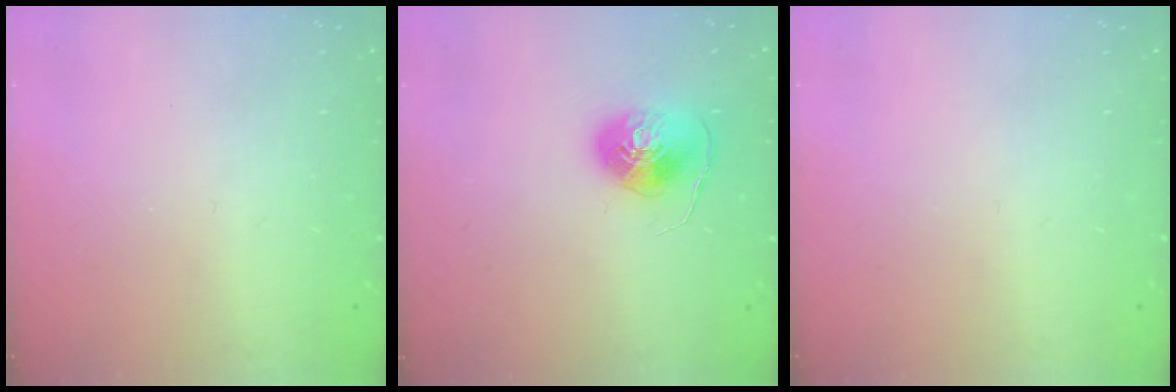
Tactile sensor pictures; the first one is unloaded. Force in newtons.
{"total": 9.1, "press": 9.1, "slide": 0.4}
{"total": 0.0}